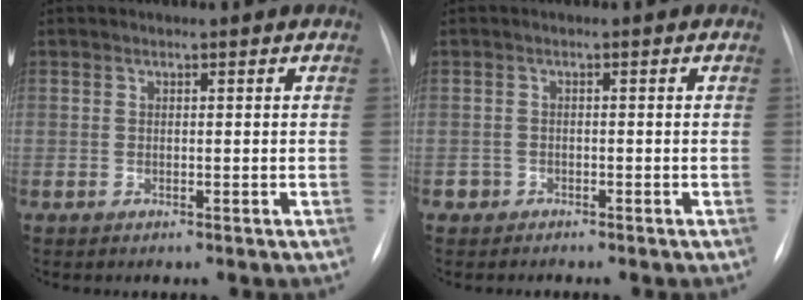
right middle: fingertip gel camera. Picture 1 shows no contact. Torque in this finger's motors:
{"motor_torque": [0.08, -0.09, 0.07, 0.01]}